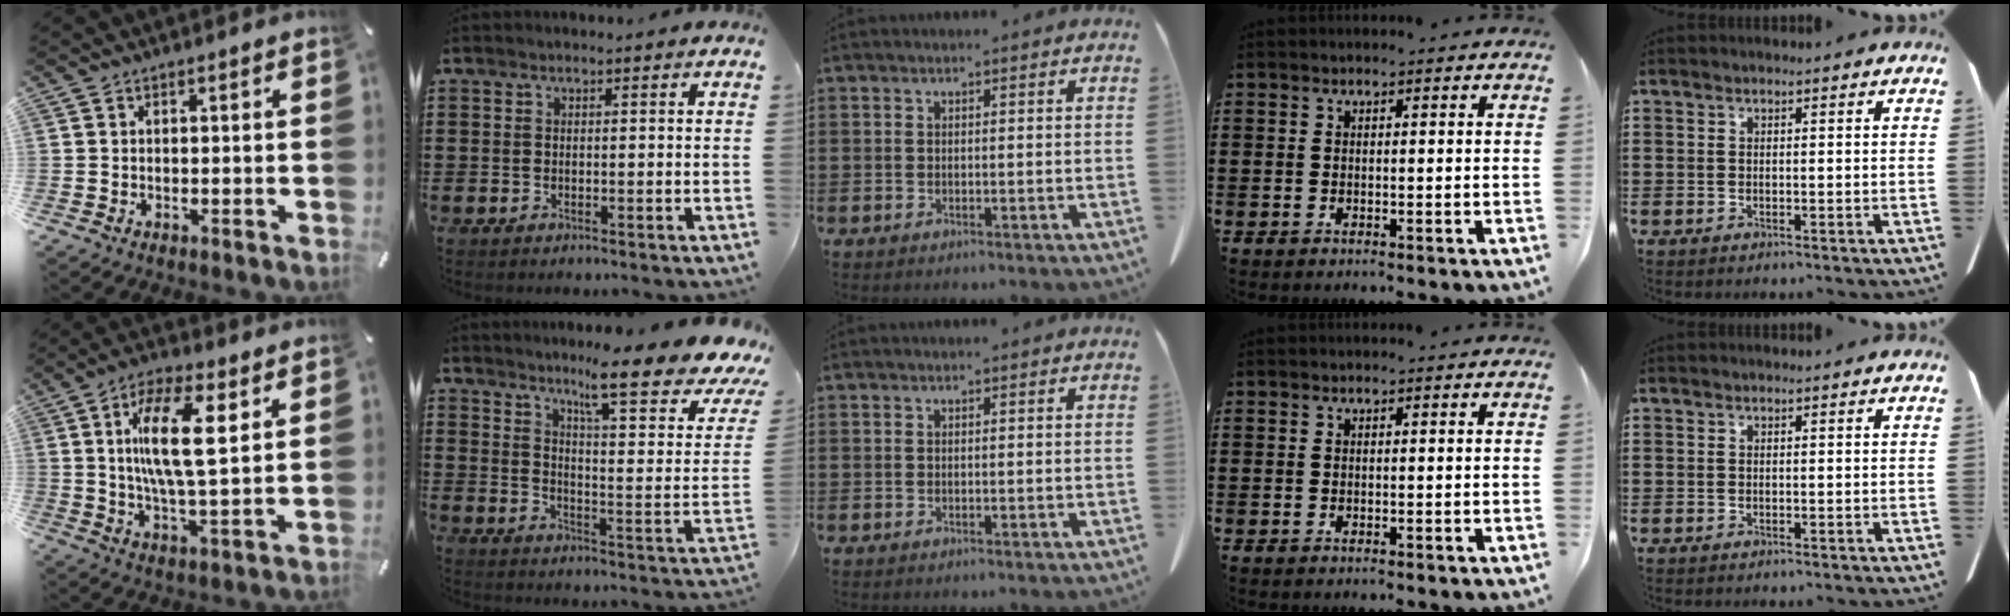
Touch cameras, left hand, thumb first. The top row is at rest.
{"thumb": {"total": 14.6, "force": [4.3, 4.6, 13.2], "torque": [-0.249, -0.007, 0.065]}, "index": {"total": 11.4, "force": [8.7, 0.9, 7.4], "torque": [-0.123, -0.058, 0.132]}}